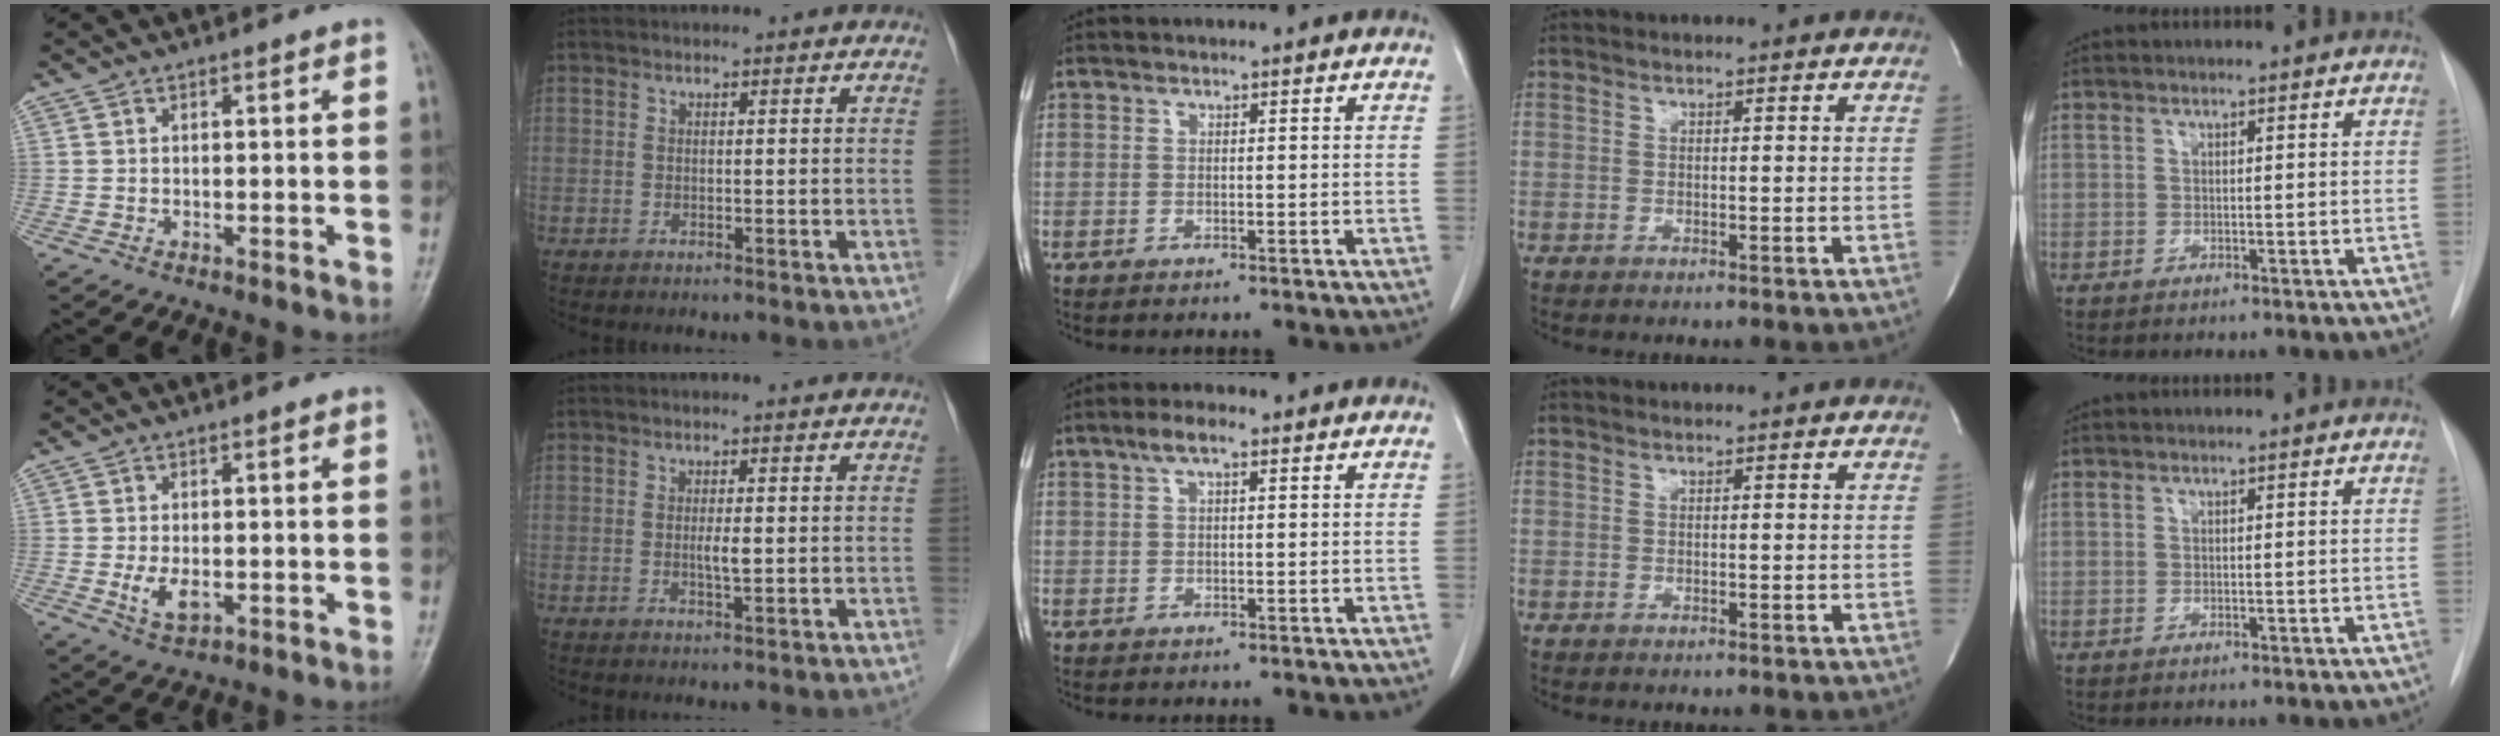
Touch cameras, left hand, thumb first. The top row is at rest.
{"thumb": {"total": 4.5, "force": [-0.8, 2.5, 3.6], "torque": [-0.064, -0.007, -0.009]}, "index": {"total": 1.8, "force": [-0.1, 0.2, 1.8], "torque": [-0.037, -0.003, -0.001]}, "middle": {"total": 2.9, "force": [1.5, 0.8, 2.3], "torque": [-0.047, 0.014, 0.029]}}